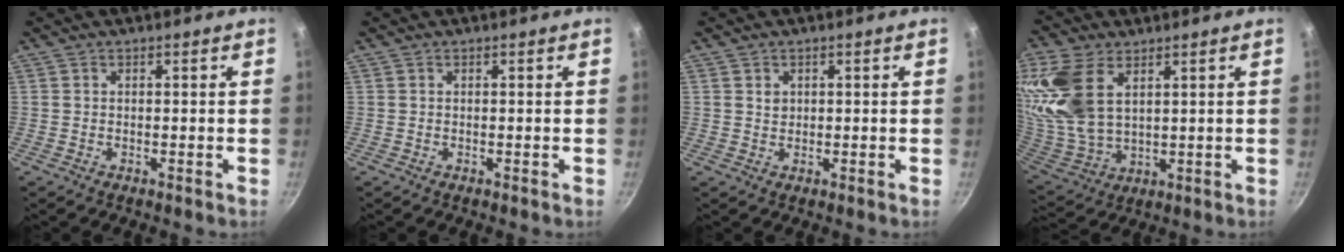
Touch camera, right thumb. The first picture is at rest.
{"total": 0.0}
{"total": 1.6, "force": [0.7, 1.3, 0.6], "torque": [-0.007, 0.000, 0.012]}
{"total": 18.2, "force": [7.2, 10.7, 12.9], "torque": [-0.275, -0.017, 0.155]}